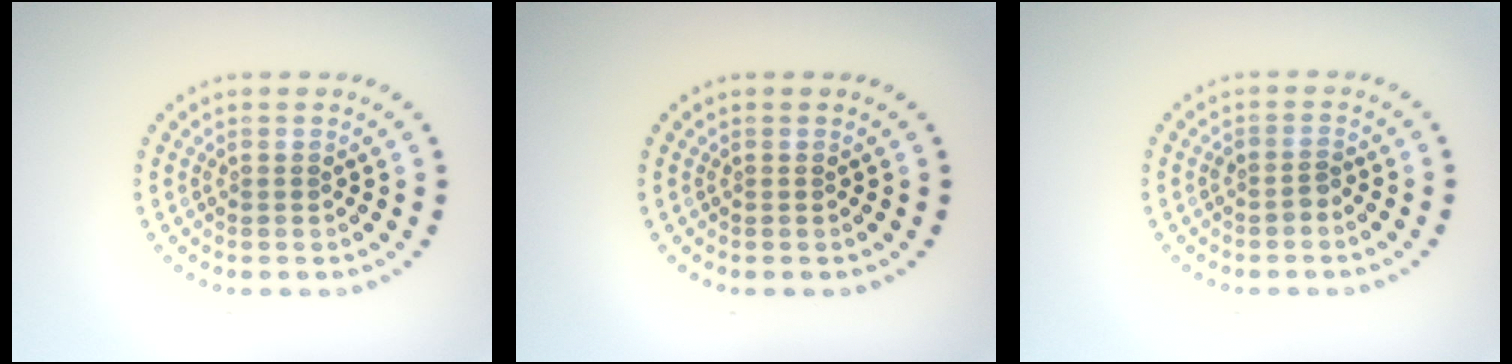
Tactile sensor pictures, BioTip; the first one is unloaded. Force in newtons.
{"total": 0.0}
{"total": 1.0, "press": 0.8, "slide": 0.7}